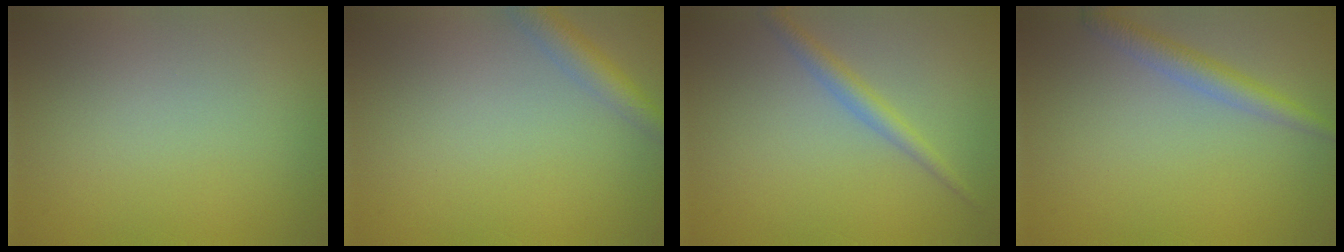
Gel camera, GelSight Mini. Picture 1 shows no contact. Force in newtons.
{"total": 2.6, "press": 2.6, "slide": 0.2}
{"total": 2.0, "press": 2.0, "slide": 0.0}
{"total": 2.4, "press": 2.4, "slide": 0.1}